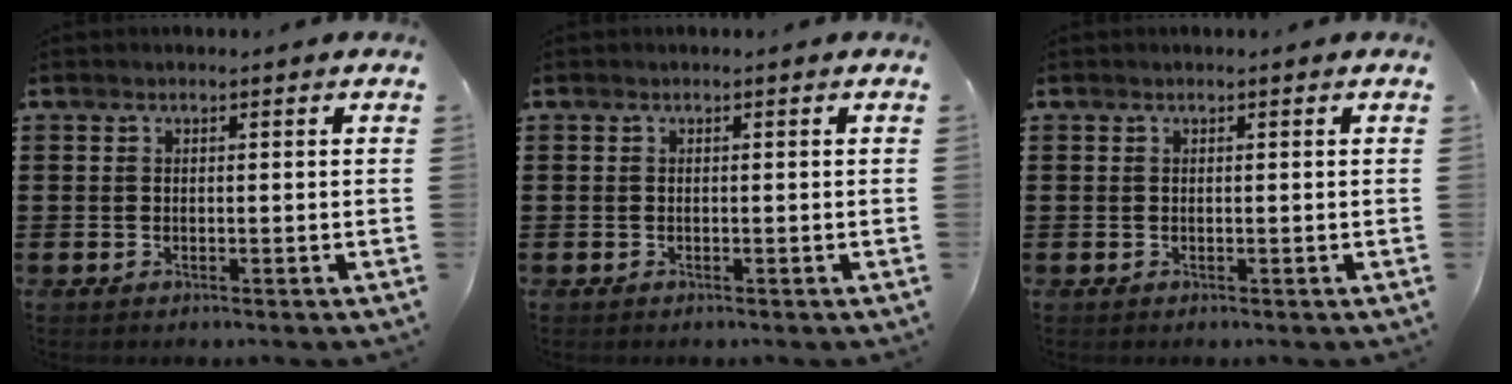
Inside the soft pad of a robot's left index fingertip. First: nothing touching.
{"total": 0.0}
{"total": 0.0}